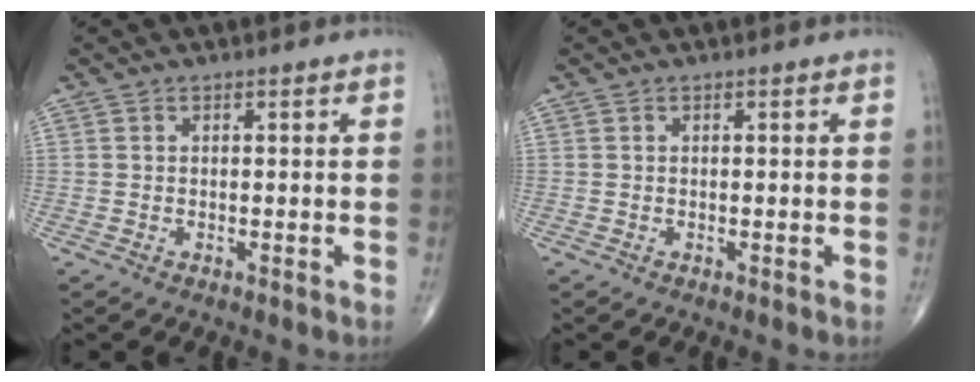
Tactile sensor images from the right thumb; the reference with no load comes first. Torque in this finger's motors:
{"motor_torque": [0.00, 0.00, 0.00, 0.00, 0.01]}